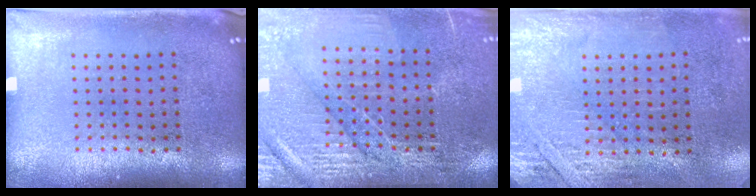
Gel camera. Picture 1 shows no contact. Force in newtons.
{"total": 3.1, "press": 3.0, "slide": 0.6}
{"total": 2.8, "press": 2.4, "slide": 1.4}